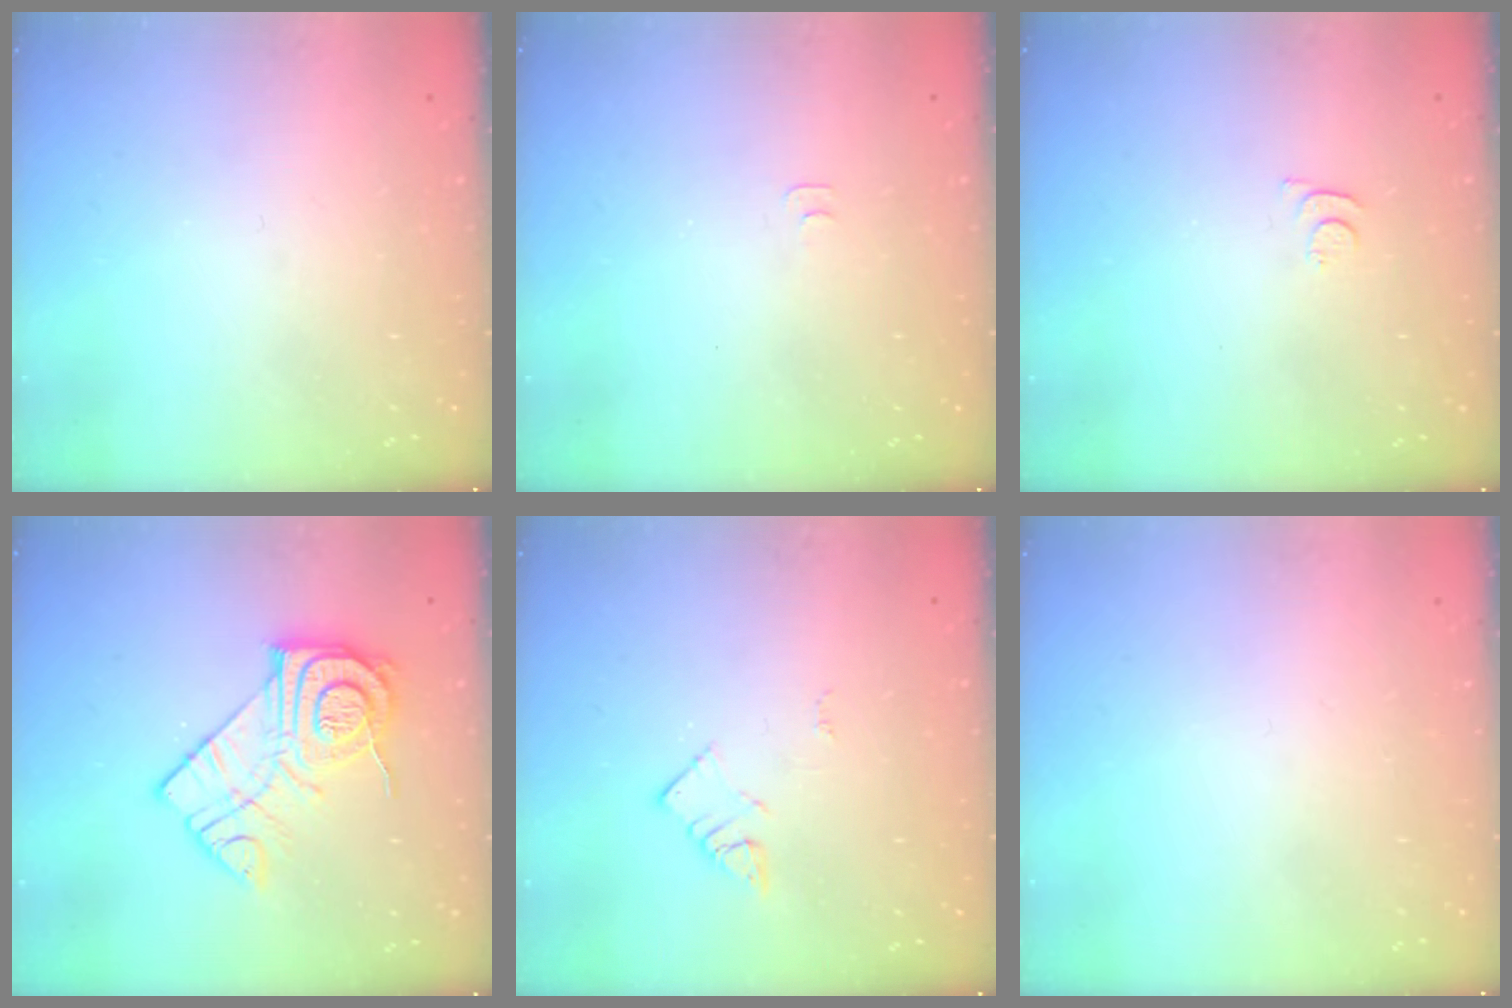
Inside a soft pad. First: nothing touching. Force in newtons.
{"total": 3.0, "press": 3.0, "slide": 0.3}
{"total": 4.8, "press": 4.7, "slide": 0.4}
{"total": 14.1, "press": 14.1, "slide": 0.3}
{"total": 2.9, "press": 2.9, "slide": 0.2}
{"total": 1.8, "press": 1.8, "slide": 0.1}